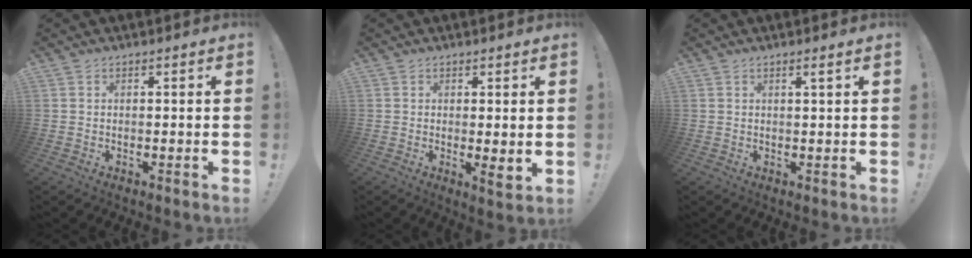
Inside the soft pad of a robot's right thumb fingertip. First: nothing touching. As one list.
[{"total": 3.8, "force": [0.4, 0.2, 3.8], "torque": [-0.048, -0.018, 0.007]}, {"total": 1.7, "force": [0.7, -0.4, 1.5], "torque": [-0.028, 0.000, 0.010]}]